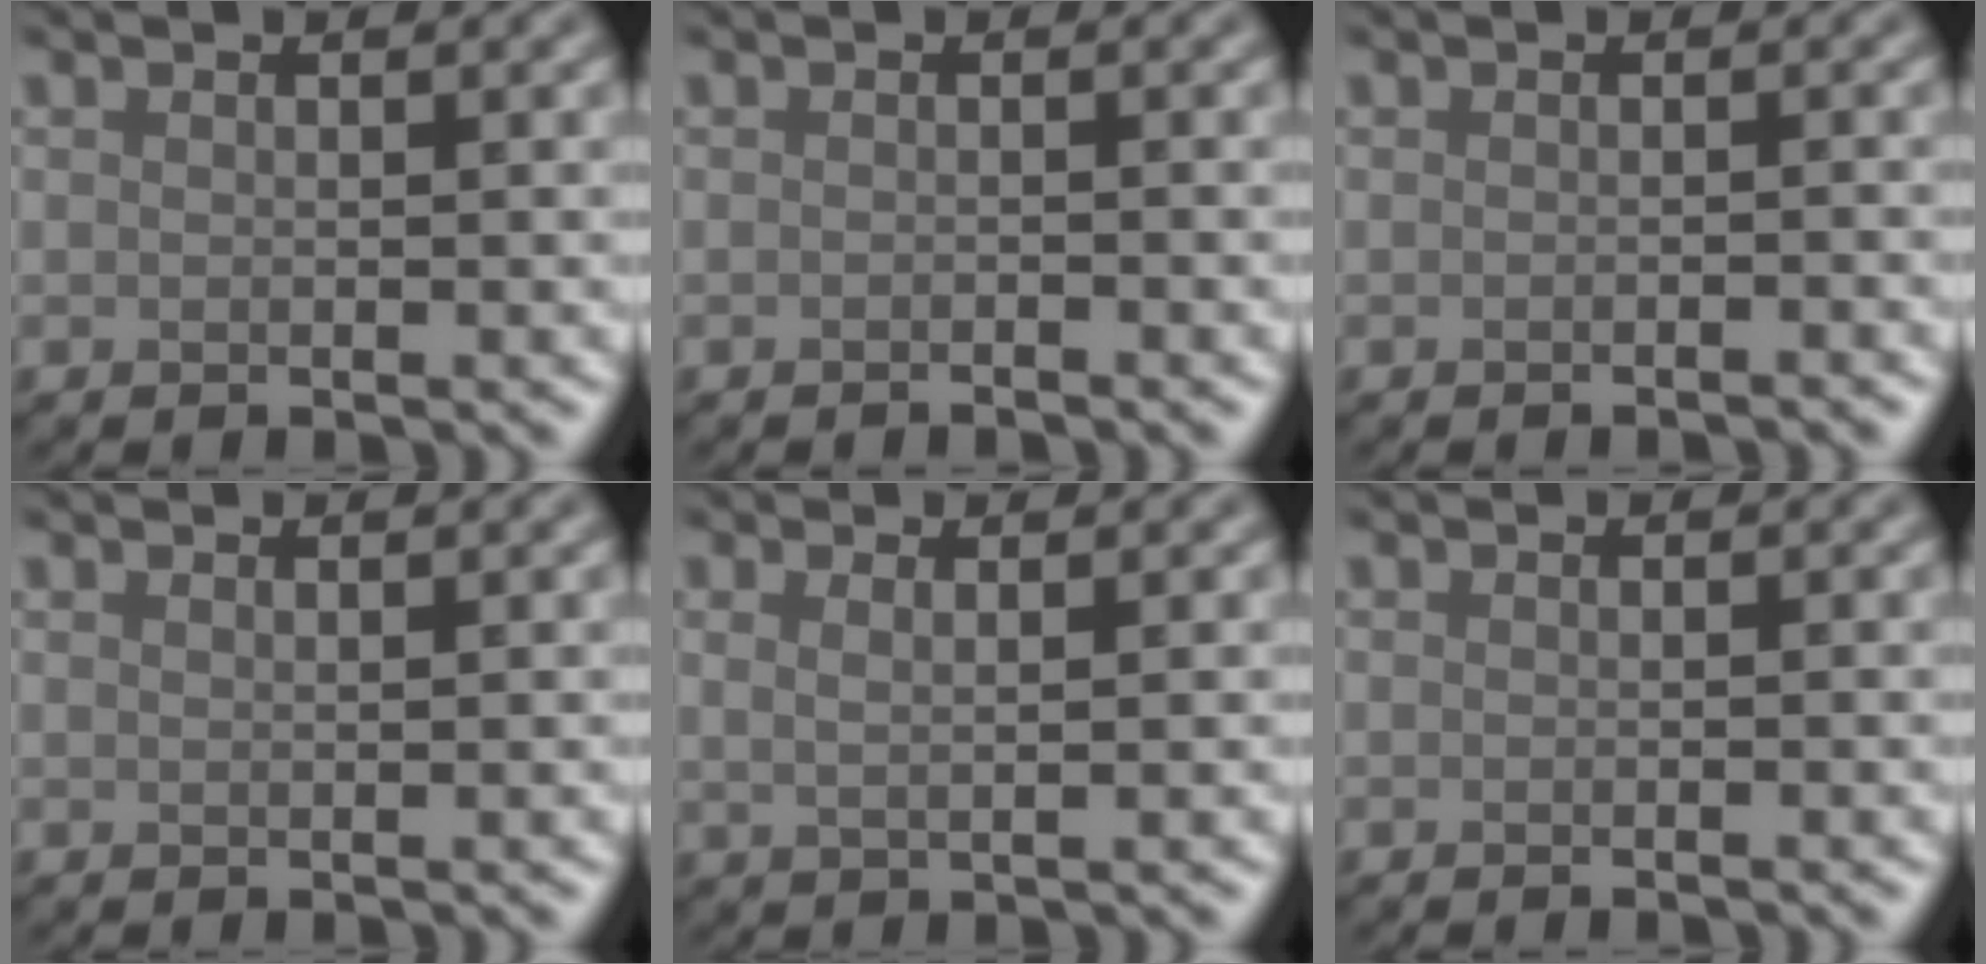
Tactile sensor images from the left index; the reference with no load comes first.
{"total": 0.8, "force": [-0.7, 0.0, 0.3], "torque": [-0.003, 0.001, -0.013]}
{"total": 0.9, "force": [-0.8, 0.1, 0.5], "torque": [-0.004, 0.001, -0.013]}
{"total": 0.7, "force": [0.5, 0.3, 0.4], "torque": [-0.002, -0.001, 0.001]}
{"total": 2.2, "force": [1.0, 1.0, 1.7], "torque": [-0.017, -0.001, -0.003]}
{"total": 0.5, "force": [-0.4, 0.0, 0.4], "torque": [-0.003, -0.001, -0.006]}